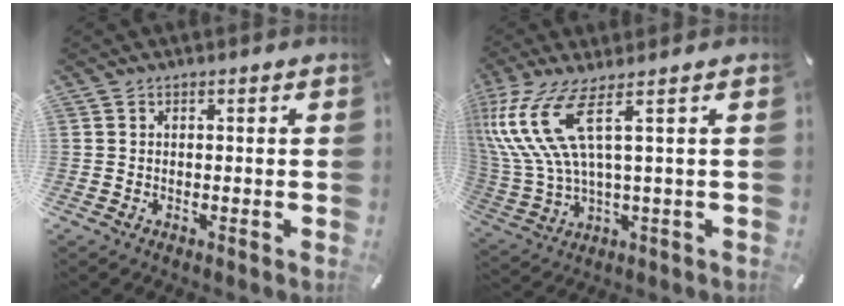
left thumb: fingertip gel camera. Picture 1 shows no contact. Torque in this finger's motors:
{"motor_torque": [0.72, 1.25, 2.19, -0.58, 0.82]}